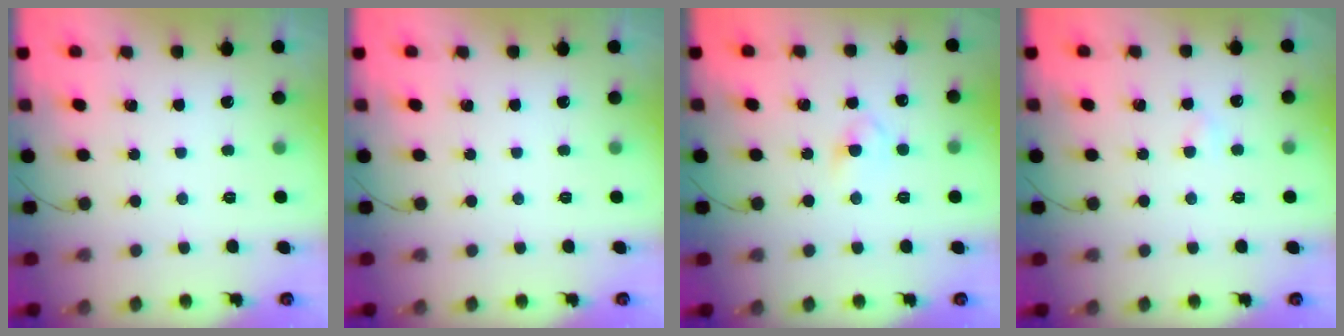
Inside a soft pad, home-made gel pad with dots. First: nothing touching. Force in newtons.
{"total": 0.0}
{"total": 3.2, "press": 3.1, "slide": 0.9}
{"total": 2.4, "press": 2.3, "slide": 0.8}